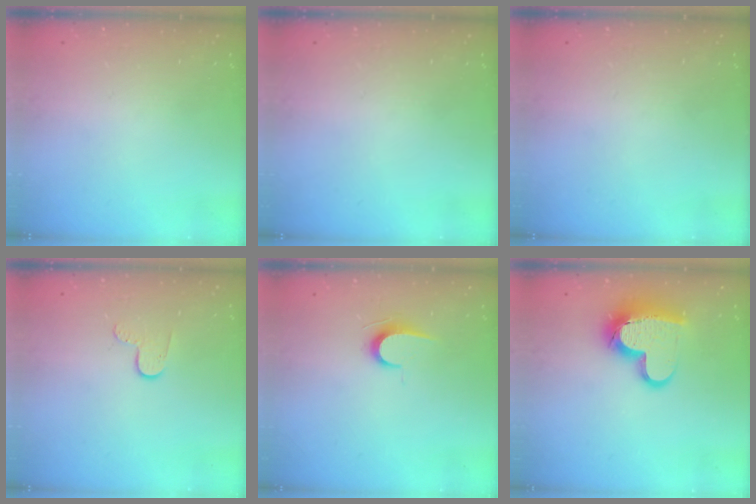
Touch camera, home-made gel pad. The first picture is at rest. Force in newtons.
{"total": 0.0}
{"total": 0.0}
{"total": 6.0, "press": 6.0, "slide": 0.5}
{"total": 6.1, "press": 6.0, "slide": 0.6}
{"total": 15.0, "press": 14.9, "slide": 1.2}